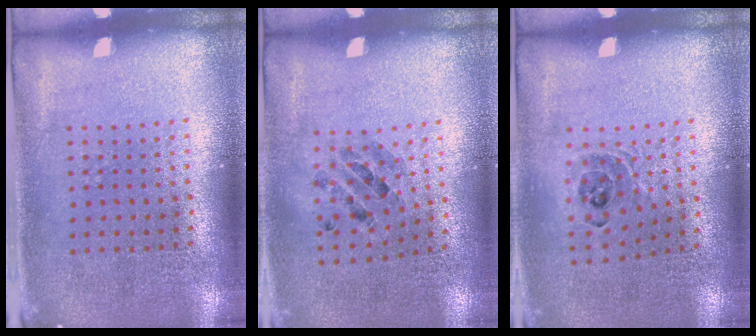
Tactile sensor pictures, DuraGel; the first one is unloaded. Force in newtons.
{"total": 0.8, "press": 0.8, "slide": 0.1}
{"total": 1.0, "press": 1.0, "slide": 0.1}